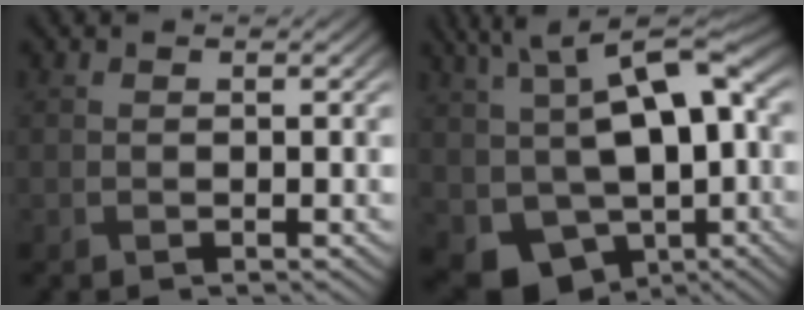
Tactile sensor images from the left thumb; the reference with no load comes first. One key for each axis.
{"total": 17.9, "fx": 0.0, "fy": 10.9, "fz": 14.3, "tx": -0.256, "ty": -0.014, "tz": 0.025}